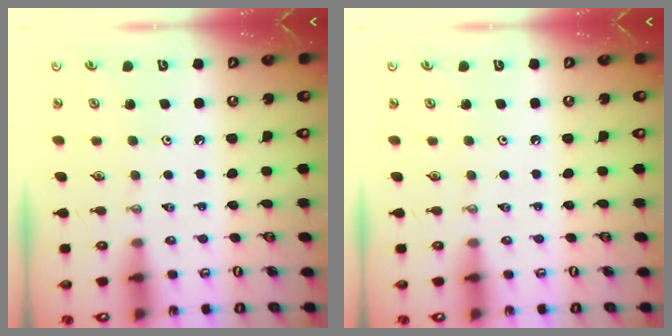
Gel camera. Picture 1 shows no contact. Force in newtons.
{"total": 0.0}